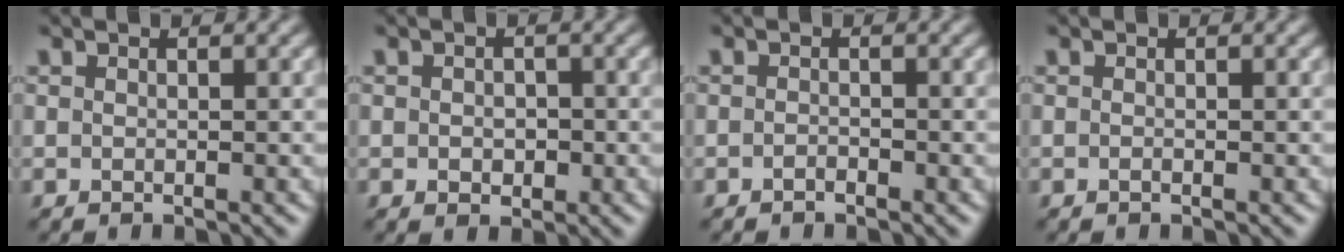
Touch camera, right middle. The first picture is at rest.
{"total": 1.4, "force": [-0.1, 1.2, 0.8], "torque": [-0.016, -0.002, -0.004]}
{"total": 0.5, "force": [-0.5, 0.2, 0.1], "torque": [-0.004, 0.002, -0.010]}
{"total": 0.0}